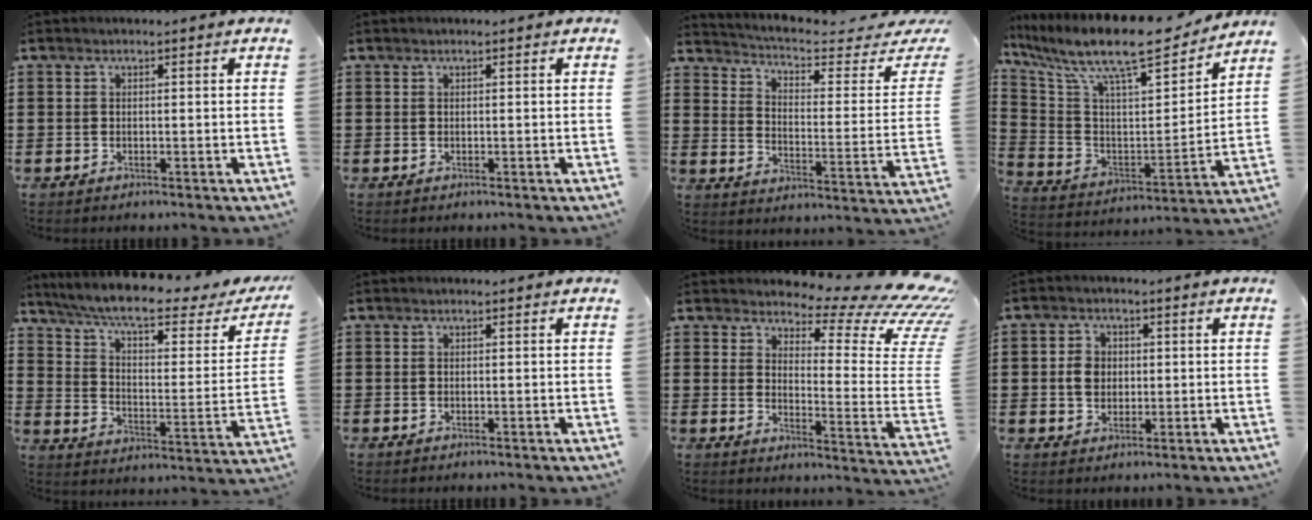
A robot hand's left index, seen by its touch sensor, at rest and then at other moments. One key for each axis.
{"total": 0.0}
{"total": 4.3, "fx": 3.7, "fy": 0.1, "fz": 2.3, "tx": -0.065, "ty": -0.034, "tz": 0.057}
{"total": 13.5, "fx": 10.8, "fy": 2.6, "fz": 7.7, "tx": -0.174, "ty": -0.071, "tz": 0.181}
{"total": 9.1, "fx": 7.2, "fy": 1.1, "fz": 5.5, "tx": -0.126, "ty": -0.043, "tz": 0.120}
{"total": 0.0}
{"total": 10.0, "fx": 7.7, "fy": 2.2, "fz": 5.9, "tx": -0.102, "ty": -0.066, "tz": 0.129}
{"total": 3.6, "fx": 0.1, "fy": 3.1, "fz": 1.8, "tx": -0.045, "ty": 0.011, "tz": -0.002}